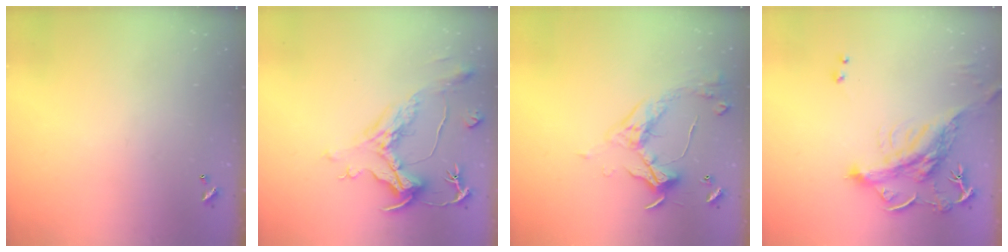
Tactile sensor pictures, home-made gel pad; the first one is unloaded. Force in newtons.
{"total": 1.6, "press": 0.1, "slide": 1.6}
{"total": 3.2, "press": 3.2, "slide": 0.6}
{"total": 3.5, "press": 3.2, "slide": 1.4}